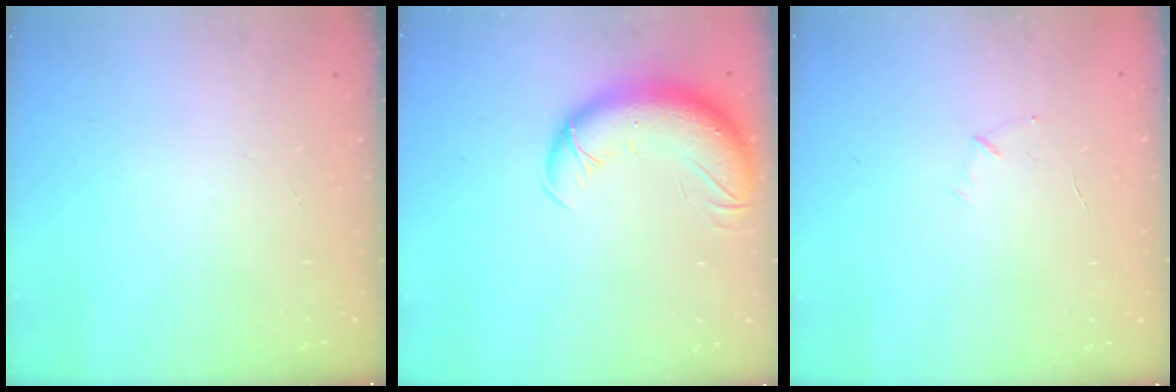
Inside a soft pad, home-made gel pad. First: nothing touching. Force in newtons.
{"total": 12.3, "press": 11.9, "slide": 3.0}
{"total": 3.7, "press": 3.6, "slide": 0.9}